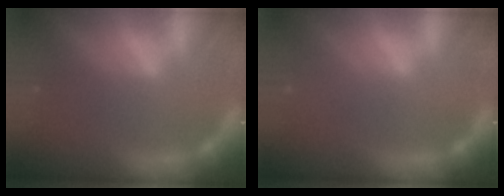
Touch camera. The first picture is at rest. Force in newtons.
{"total": 1.9}